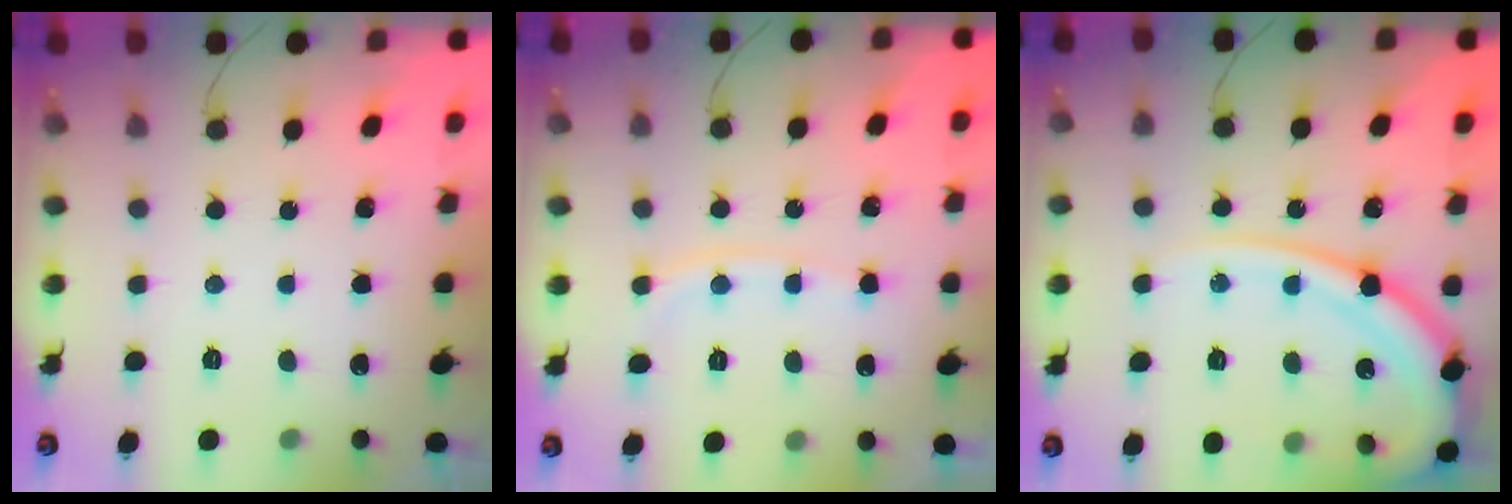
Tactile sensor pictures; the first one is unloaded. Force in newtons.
{"total": 6.9, "press": 6.9, "slide": 1.1}
{"total": 15.5, "press": 15.4, "slide": 1.4}